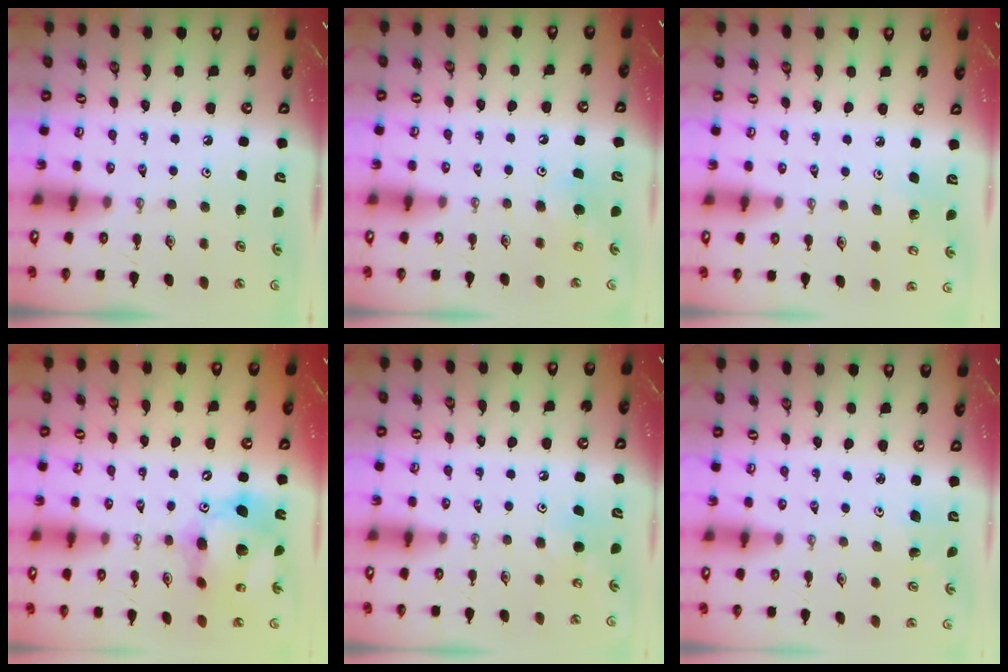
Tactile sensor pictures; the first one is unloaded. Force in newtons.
{"total": 5.3, "press": 5.2, "slide": 1.0}
{"total": 4.7, "press": 4.4, "slide": 1.7}
{"total": 16.4, "press": 16.3, "slide": 1.6}
{"total": 7.6, "press": 7.6, "slide": 0.4}
{"total": 3.5, "press": 3.5, "slide": 0.3}